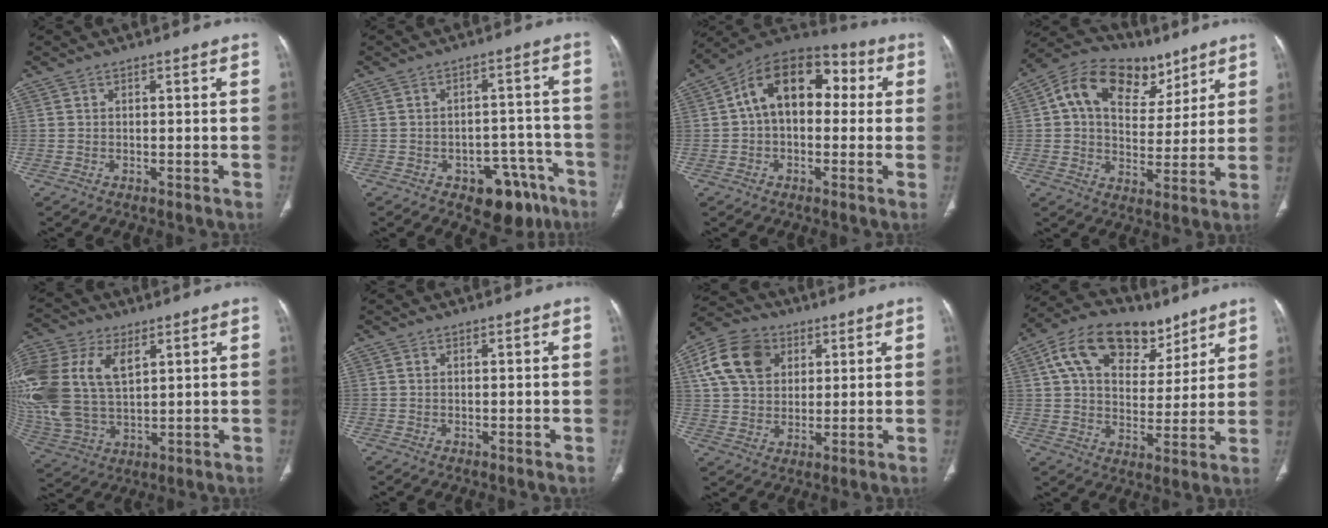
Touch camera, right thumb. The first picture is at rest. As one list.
[{"total": 10.8, "force": [-6.6, 6.6, 5.5], "torque": [-0.027, 0.051, -0.083]}, {"total": 15.5, "force": [2.1, 10.1, 11.5], "torque": [-0.146, 0.047, 0.019]}, {"total": 17.4, "force": [8.1, 11.7, 10.1], "torque": [-0.126, 0.000, 0.132]}, {"total": 23.8, "force": [6.9, 14.8, 17.3], "torque": [-0.425, 0.011, 0.138]}, {"total": 0.0}, {"total": 13.3, "force": [4.8, 10.0, 7.3], "torque": [-0.122, 0.001, 0.083]}, {"total": 18.5, "force": [9.6, 11.6, 10.7], "torque": [-0.145, -0.007, 0.160]}]